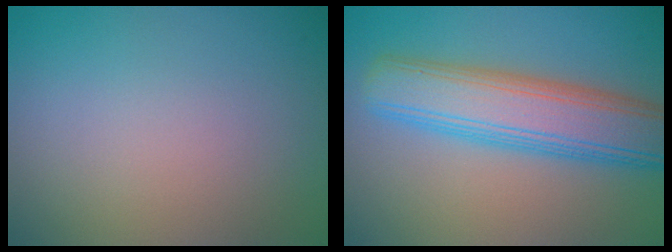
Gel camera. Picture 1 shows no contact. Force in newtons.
{"total": 8.0, "press": 8.0, "slide": 0.4}